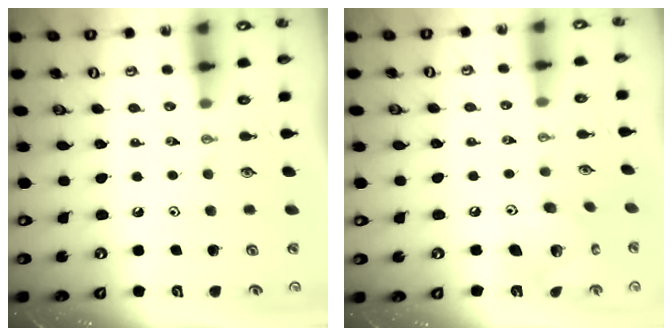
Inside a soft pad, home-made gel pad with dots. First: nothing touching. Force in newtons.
{"total": 12.3, "press": 12.2, "slide": 1.1}